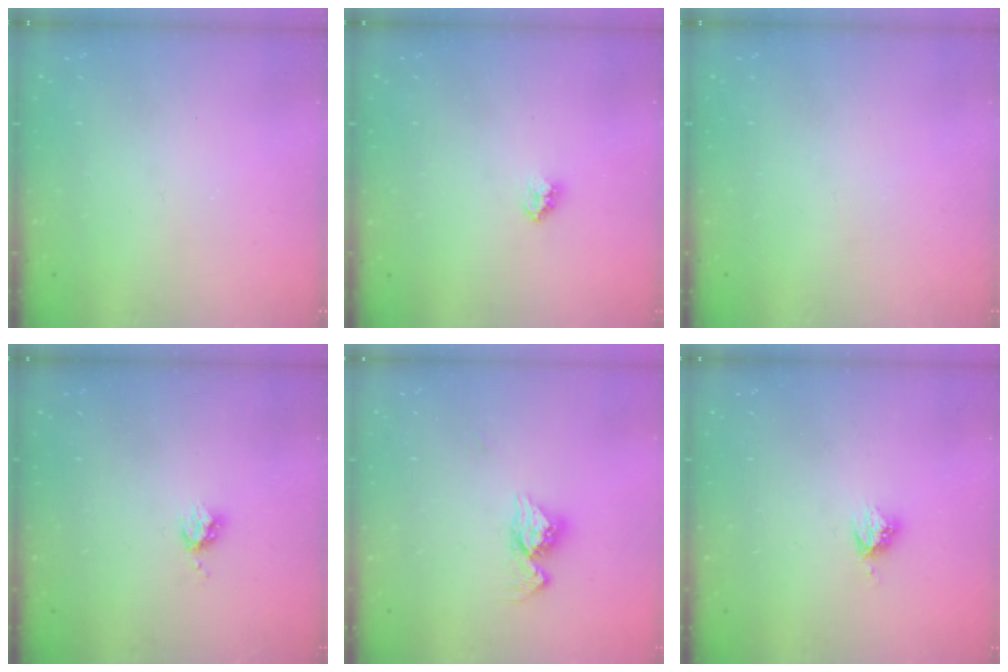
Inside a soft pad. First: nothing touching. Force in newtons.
{"total": 2.4, "press": 2.4, "slide": 0.1}
{"total": 0.0}
{"total": 4.2, "press": 4.1, "slide": 0.4}
{"total": 11.1, "press": 11.0, "slide": 0.9}
{"total": 4.9, "press": 4.8, "slide": 0.4}